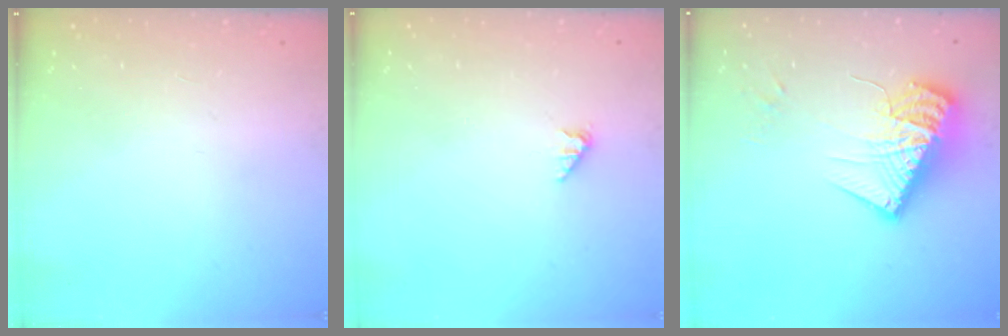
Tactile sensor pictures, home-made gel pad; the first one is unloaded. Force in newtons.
{"total": 1.7, "press": 1.7, "slide": 0.3}
{"total": 18.3, "press": 18.2, "slide": 1.2}